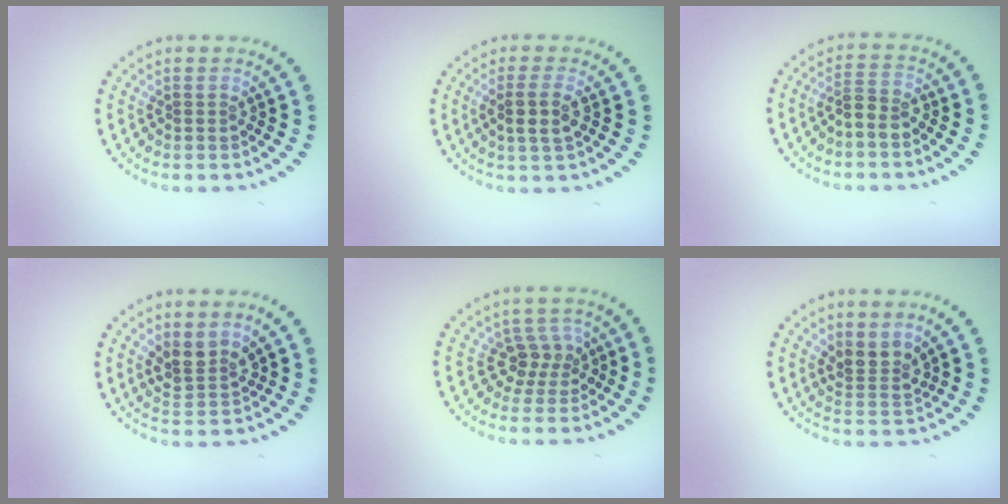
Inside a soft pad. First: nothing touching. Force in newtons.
{"total": 2.3, "press": 2.0, "slide": 1.0}
{"total": 2.1, "press": 2.0, "slide": 0.9}
{"total": 2.8, "press": 2.4, "slide": 1.4}
{"total": 2.5, "press": 1.9, "slide": 1.7}
{"total": 2.5, "press": 1.8, "slide": 1.7}